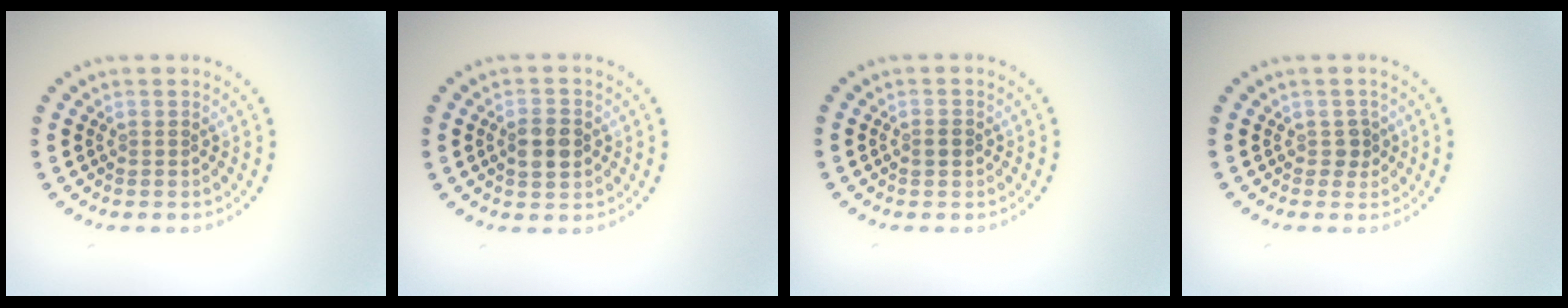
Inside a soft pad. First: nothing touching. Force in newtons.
{"total": 2.6, "press": 2.6, "slide": 0.3}
{"total": 1.3, "press": 1.3, "slide": 0.1}
{"total": 1.0, "press": 0.8, "slide": 0.6}